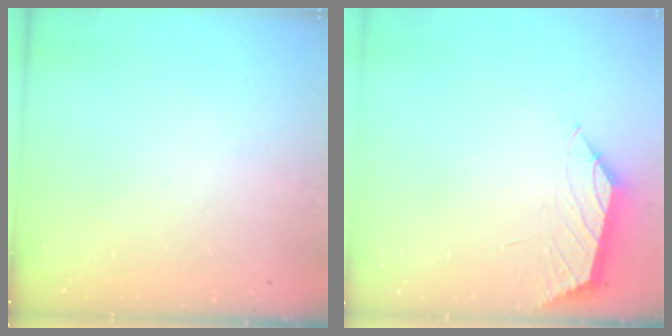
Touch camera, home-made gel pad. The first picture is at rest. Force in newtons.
{"total": 0.7, "press": 0.5, "slide": 0.5}